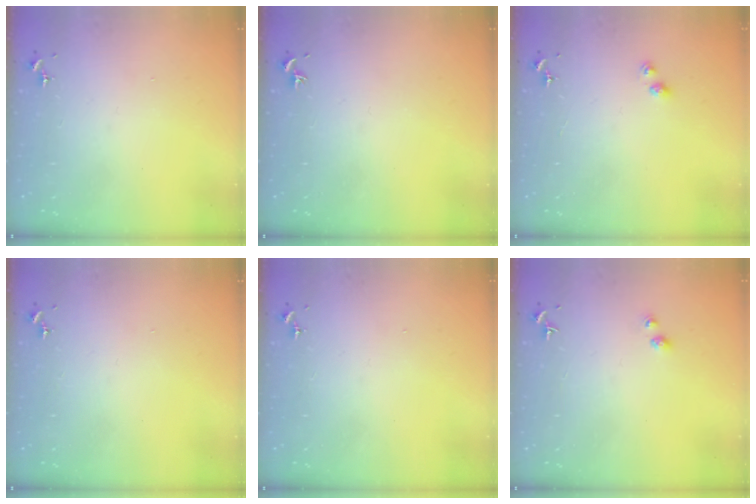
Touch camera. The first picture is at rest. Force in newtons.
{"total": 0.0}
{"total": 2.8, "press": 2.8, "slide": 0.4}
{"total": 0.0}
{"total": 0.0}
{"total": 2.7, "press": 2.7, "slide": 0.2}